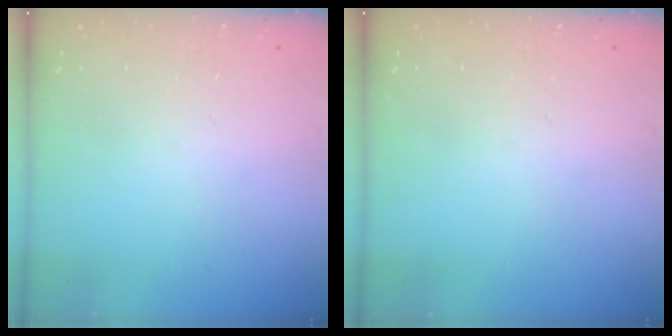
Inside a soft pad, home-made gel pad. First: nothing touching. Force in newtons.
{"total": 0.0}